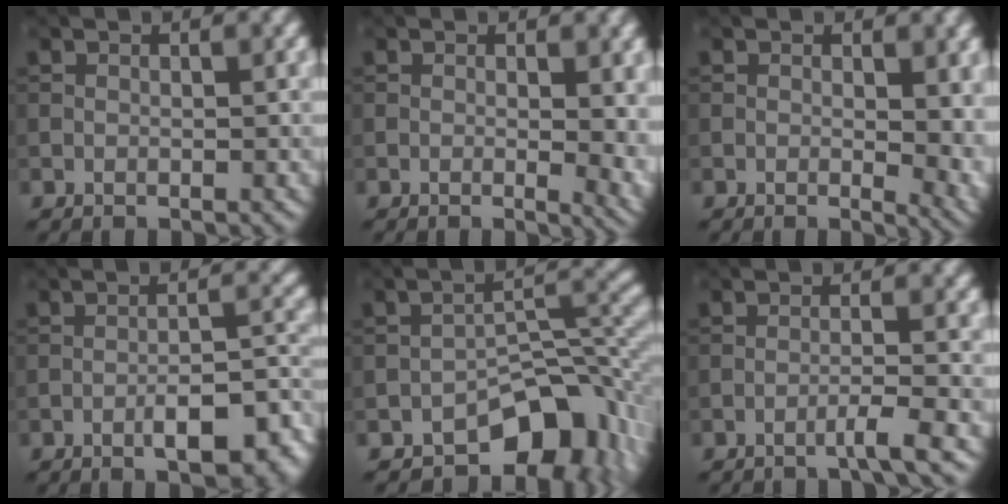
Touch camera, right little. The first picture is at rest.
{"total": 5.1, "force": [-0.1, 2.3, 4.5], "torque": [-0.040, -0.010, 0.001]}
{"total": 5.5, "force": [0.1, 2.6, 4.8], "torque": [-0.047, -0.009, 0.003]}
{"total": 7.2, "force": [-3.9, 2.2, 5.6], "torque": [-0.077, 0.005, -0.054]}
{"total": 9.0, "force": [-5.5, 4.7, 5.4], "torque": [-0.053, 0.000, -0.094]}
{"total": 2.1, "force": [-1.4, 0.0, 1.6], "torque": [-0.016, 0.006, -0.037]}